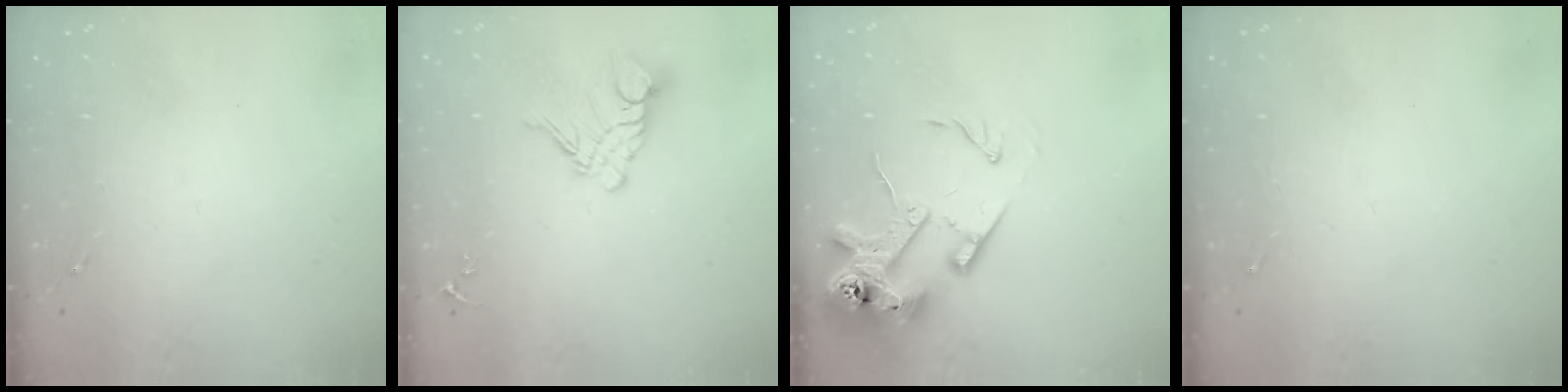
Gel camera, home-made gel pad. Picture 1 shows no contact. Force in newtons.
{"total": 12.1, "press": 12.0, "slide": 1.2}
{"total": 15.7, "press": 15.5, "slide": 2.1}
{"total": 0.0}